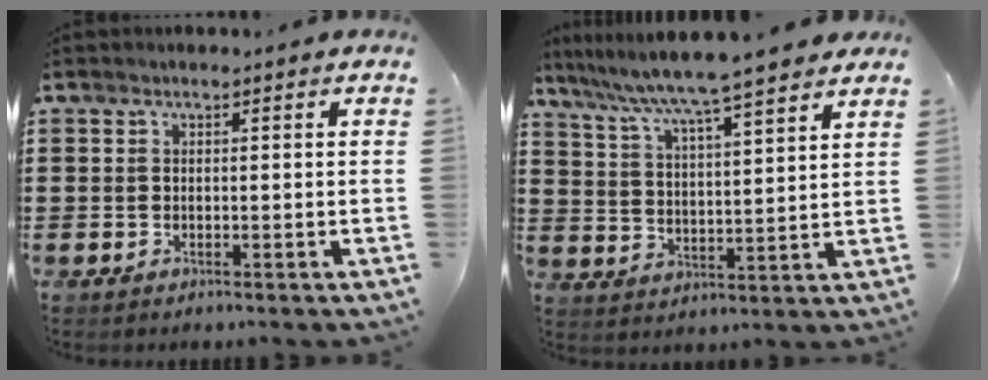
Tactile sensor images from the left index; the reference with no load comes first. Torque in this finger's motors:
{"motor_torque": [0.94, -0.99, 0.93, 0.21]}